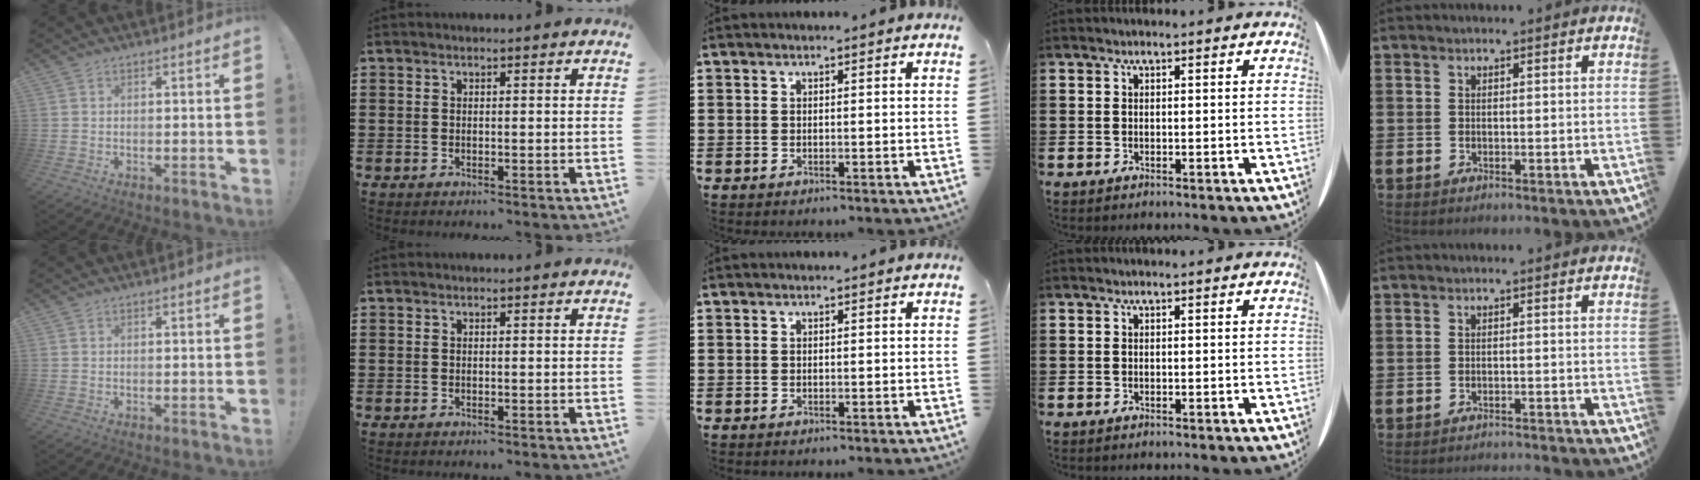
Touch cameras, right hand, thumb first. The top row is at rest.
{"little": {"total": 1.2, "force": [-1.2, -0.2, -0.1], "torque": [-0.001, 0.002, -0.025]}}